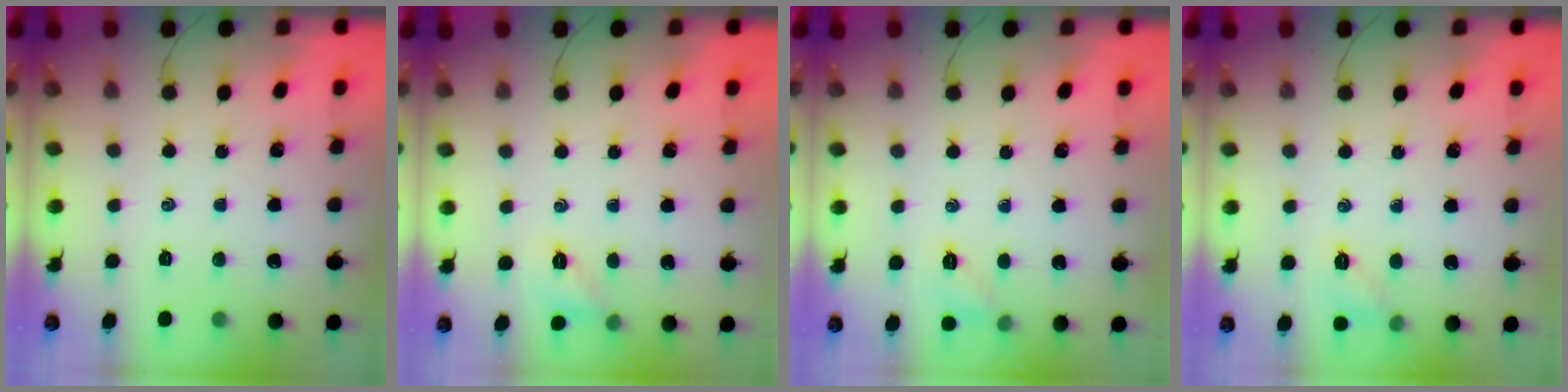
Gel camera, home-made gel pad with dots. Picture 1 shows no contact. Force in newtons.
{"total": 5.3, "press": 5.3, "slide": 0.5}
{"total": 6.0, "press": 5.7, "slide": 1.7}
{"total": 6.4, "press": 6.2, "slide": 1.7}